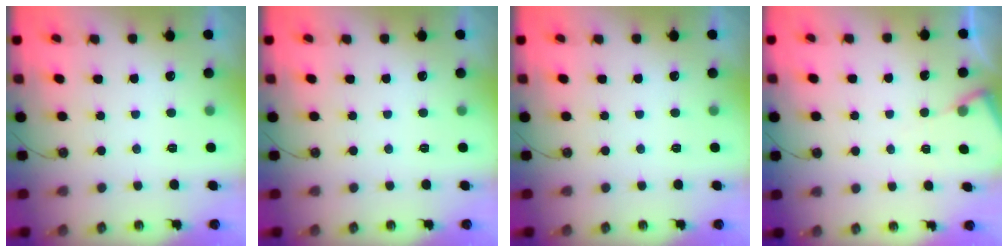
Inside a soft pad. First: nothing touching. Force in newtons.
{"total": 0.0}
{"total": 0.0}
{"total": 4.7, "press": 4.6, "slide": 0.6}